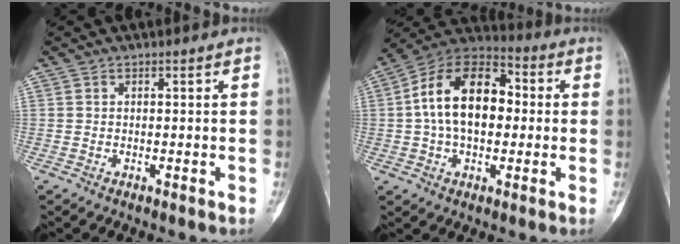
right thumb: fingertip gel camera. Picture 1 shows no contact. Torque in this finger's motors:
{"motor_torque": [0.58, 0.70, 0.73, -0.19, 0.34]}